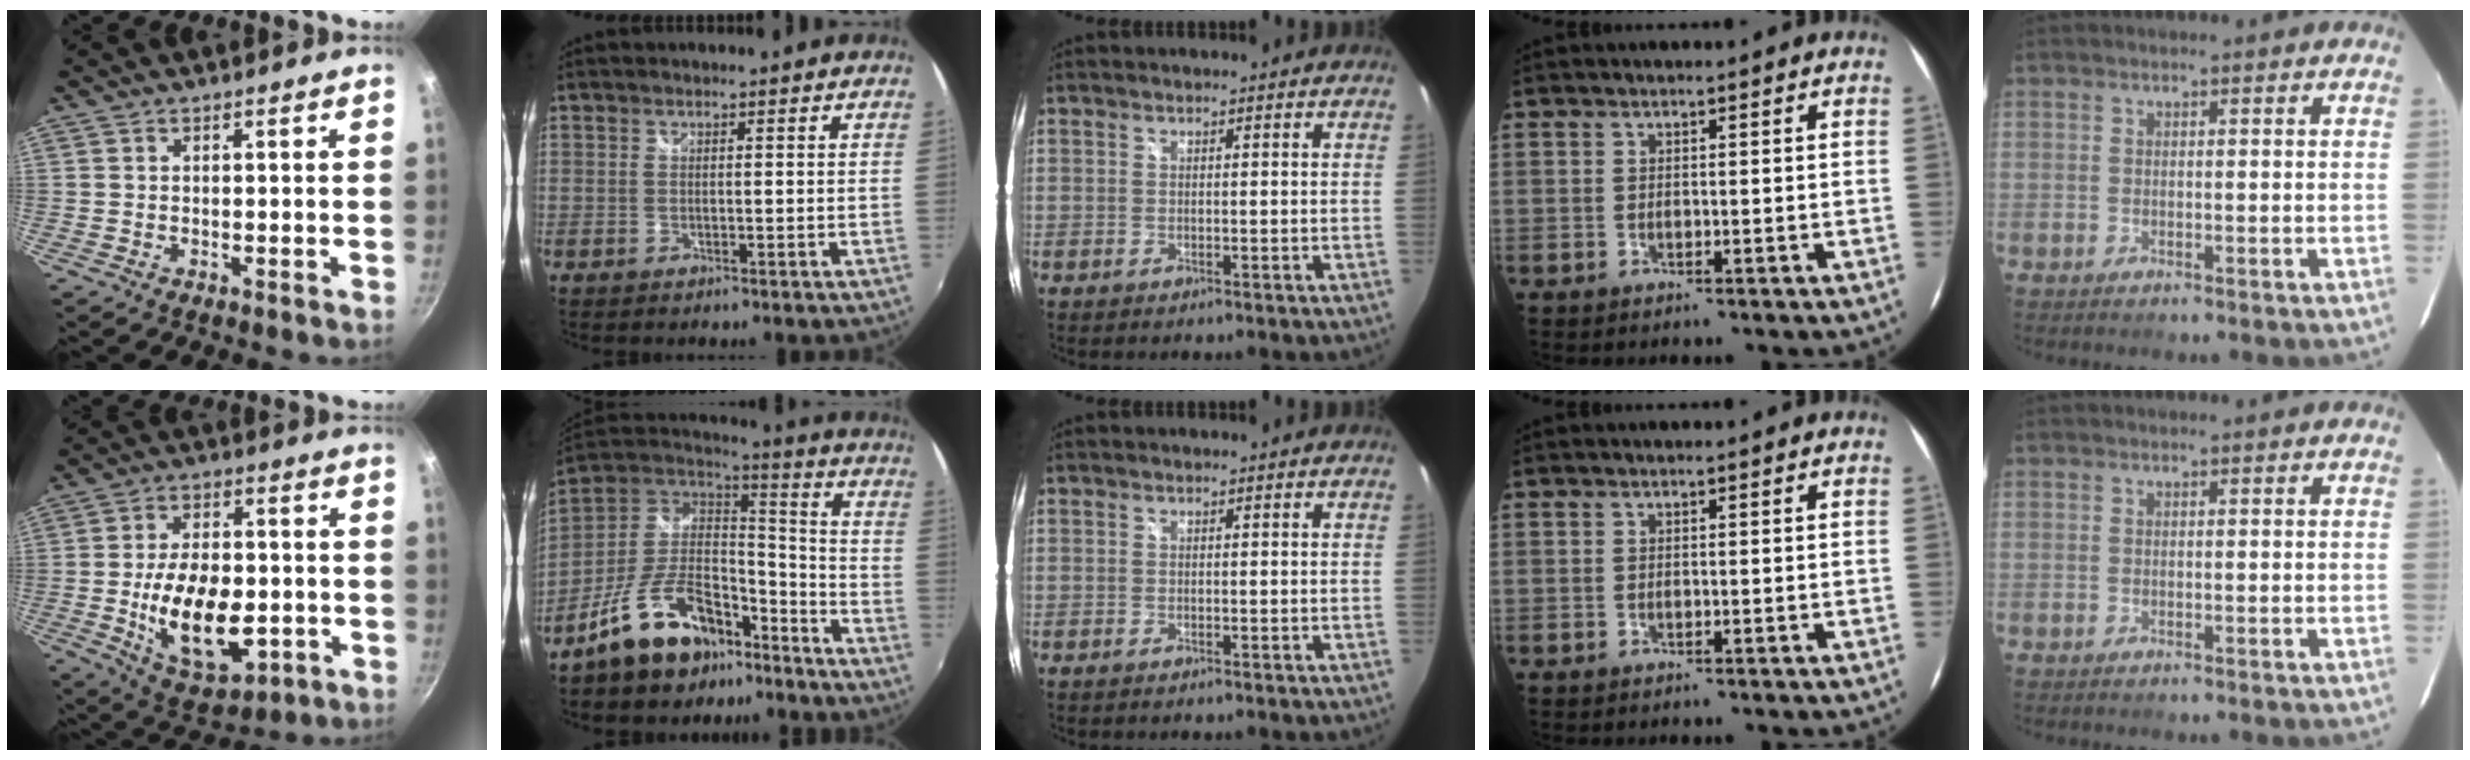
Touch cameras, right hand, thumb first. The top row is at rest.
{"thumb": {"total": 18.3, "force": [-3.9, 10.3, 14.7], "torque": [-0.221, 0.013, -0.047]}, "index": {"total": 18.4, "force": [-12.3, 9.7, 9.7], "torque": [-0.207, 0.031, -0.188]}}